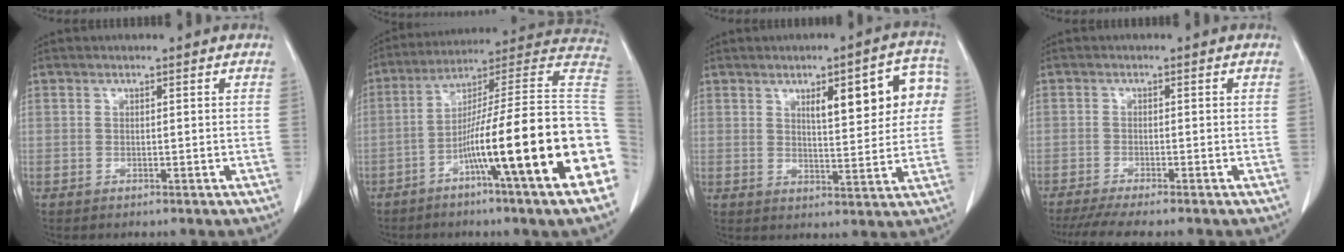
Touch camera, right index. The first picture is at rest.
{"total": 24.7, "force": [-7.2, -0.6, 23.6], "torque": [-0.257, 0.007, -0.130]}
{"total": 11.0, "force": [3.3, 3.1, 10.0], "torque": [-0.126, 0.025, 0.046]}
{"total": 8.0, "force": [-6.8, -0.1, 4.2], "torque": [-0.053, -0.018, -0.104]}